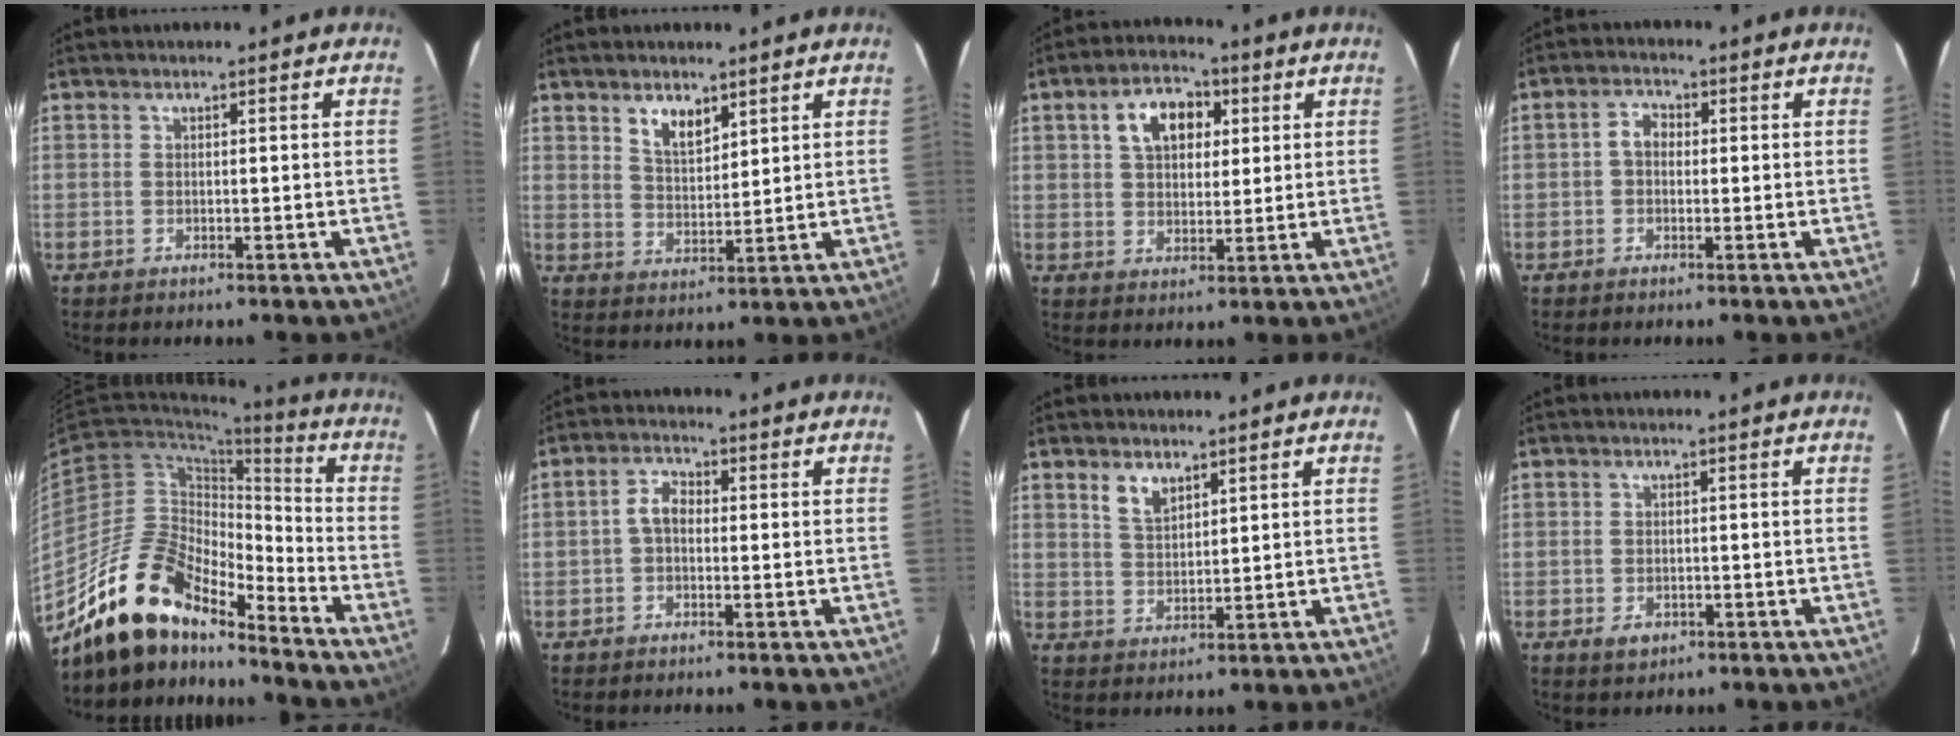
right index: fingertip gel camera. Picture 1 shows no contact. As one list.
[{"total": 5.5, "force": [3.5, 2.6, 3.3], "torque": [-0.058, 0.001, 0.067]}, {"total": 9.1, "force": [3.2, 5.9, 6.1], "torque": [-0.105, 0.031, 0.054]}, {"total": 2.9, "force": [-0.2, 2.3, 1.8], "torque": [-0.034, 0.012, -0.006]}, {"total": 17.7, "force": [-14.8, 5.9, 7.7], "torque": [-0.141, 0.012, -0.269]}, {"total": 3.1, "force": [-0.5, 2.1, 2.2], "torque": [-0.043, 0.013, -0.011]}, {"total": 4.2, "force": [2.7, 2.1, 2.5], "torque": [-0.046, 0.002, 0.054]}, {"total": 2.8, "force": [-1.3, 2.1, 1.4], "torque": [-0.028, -0.003, -0.014]}]